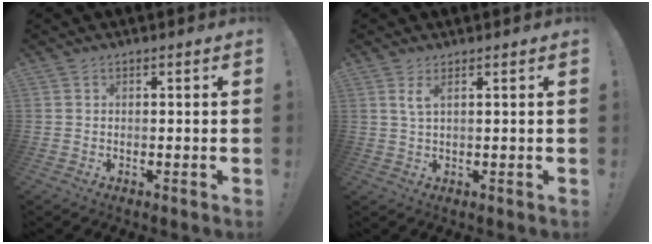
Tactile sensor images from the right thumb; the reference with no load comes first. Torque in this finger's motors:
{"motor_torque": [-0.22, 0.22, 0.33, 0.36, 0.10]}